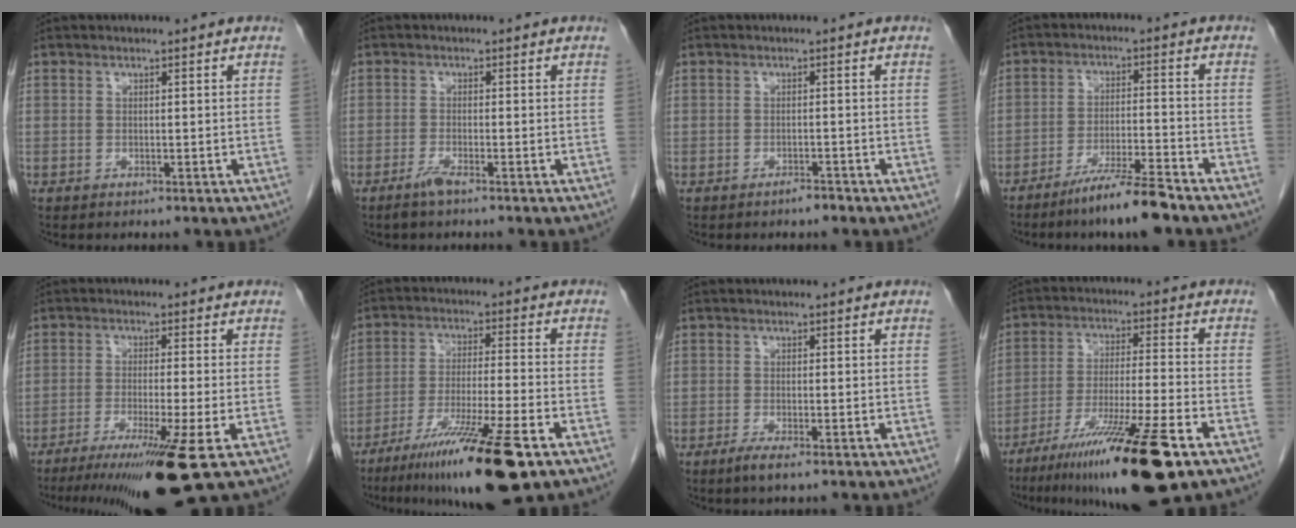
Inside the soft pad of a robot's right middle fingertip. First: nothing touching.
{"total": 2.0, "force": [-1.6, -0.1, 1.3], "torque": [-0.034, -0.005, -0.033]}
{"total": 1.4, "force": [-1.3, 0.3, 0.6], "torque": [-0.011, 0.001, -0.018]}
{"total": 8.3, "force": [-6.5, -0.1, 5.2], "torque": [-0.089, -0.022, -0.118]}
{"total": 11.8, "force": [-7.5, -1.5, 9.0], "torque": [-0.140, -0.038, -0.119]}
{"total": 15.6, "force": [-9.8, 0.3, 12.2], "torque": [-0.204, -0.044, -0.167]}
{"total": 2.3, "force": [-1.5, 0.2, 1.7], "torque": [-0.035, -0.006, -0.028]}
{"total": 17.4, "force": [-11.0, 0.4, 13.6], "torque": [-0.220, -0.042, -0.185]}